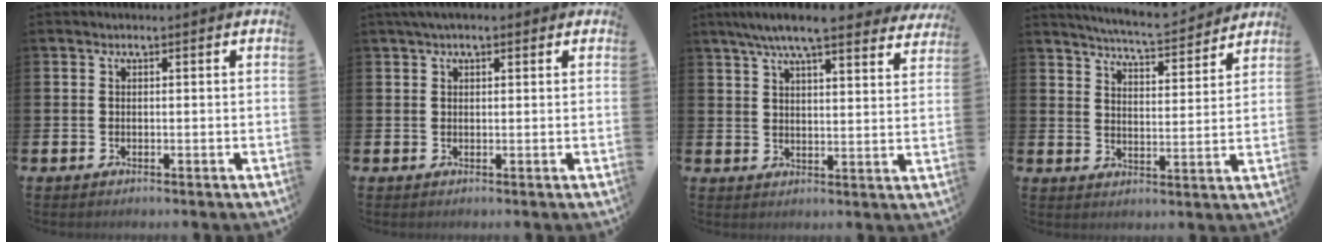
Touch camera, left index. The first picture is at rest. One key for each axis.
{"total": 2.0, "fx": 1.4, "fy": 0.8, "fz": 1.1, "tx": -0.020, "ty": 0.009, "tz": 0.024}
{"total": 7.9, "fx": 7.2, "fy": 0.9, "fz": 3.3, "tx": -0.073, "ty": -0.030, "tz": 0.127}
{"total": 6.1, "fx": 6.0, "fy": 0.0, "fz": 1.1, "tx": -0.032, "ty": -0.044, "tz": 0.103}